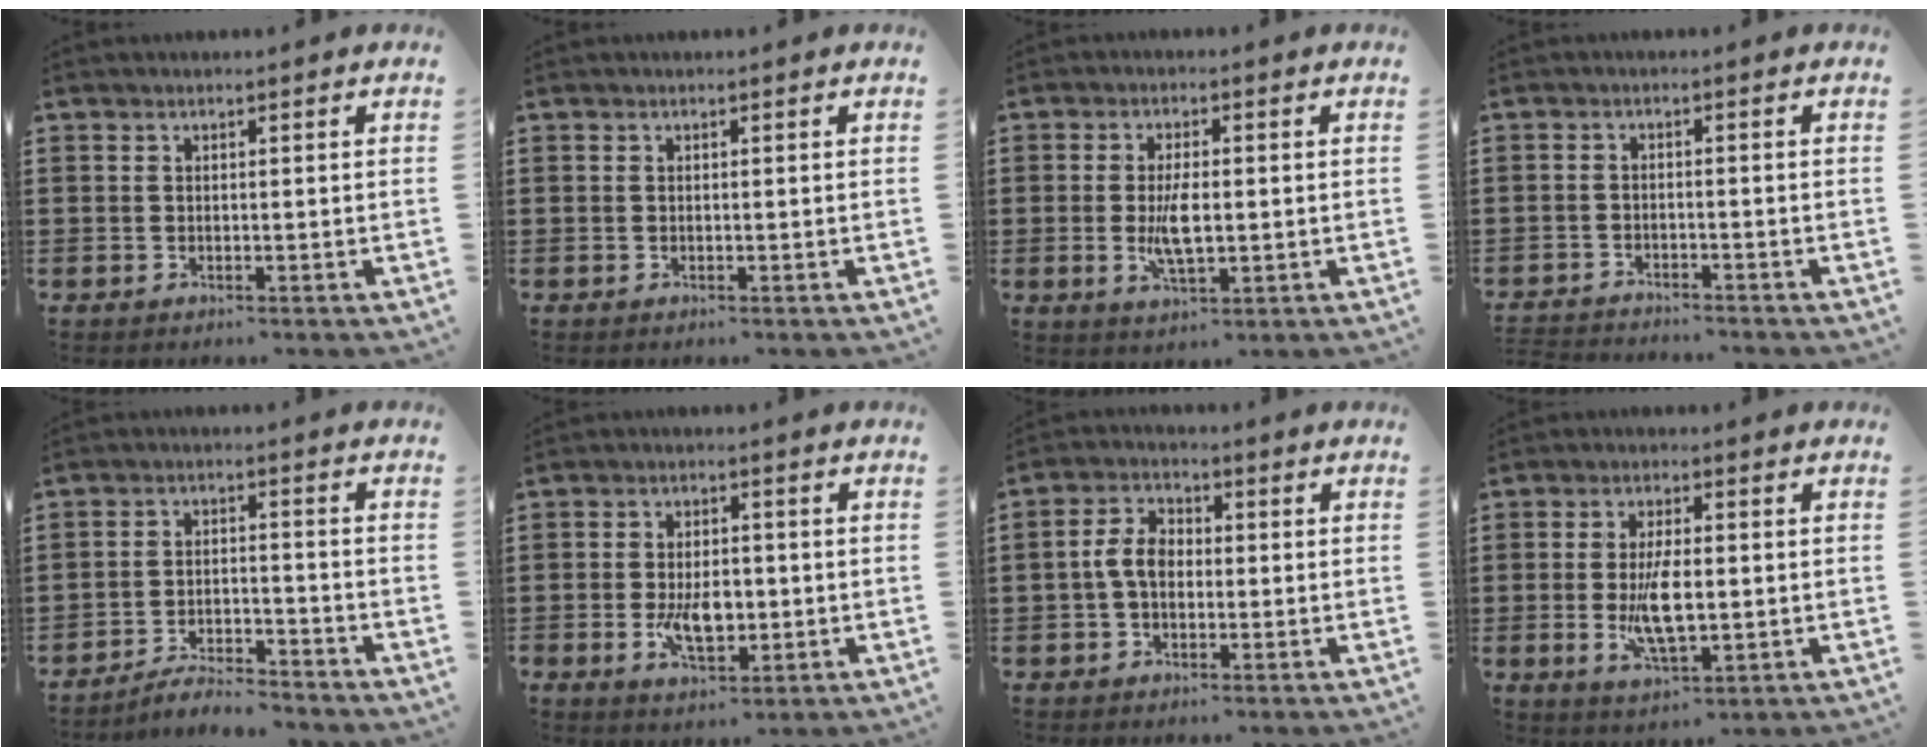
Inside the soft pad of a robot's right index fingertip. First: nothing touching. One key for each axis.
{"total": 0.0}
{"total": 5.6, "fx": -0.4, "fy": 2.1, "fz": 5.2, "tx": -0.109, "ty": -0.006, "tz": -0.010}
{"total": 2.2, "fx": -2.1, "fy": 0.0, "fz": -0.2, "tx": -0.003, "ty": 0.000, "tz": -0.047}
{"total": 4.5, "fx": -4.4, "fy": 0.1, "fz": 0.8, "tx": -0.025, "ty": 0.003, "tz": -0.090}
{"total": 6.2, "fx": -1.3, "fy": 3.3, "fz": 5.1, "tx": -0.087, "ty": -0.005, "tz": -0.025}
{"total": 4.9, "fx": -0.6, "fy": 3.1, "fz": 3.8, "tx": -0.094, "ty": 0.002, "tz": -0.017}
{"total": 7.6, "fx": -0.7, "fy": 3.0, "fz": 7.0, "tx": -0.135, "ty": -0.010, "tz": -0.016}